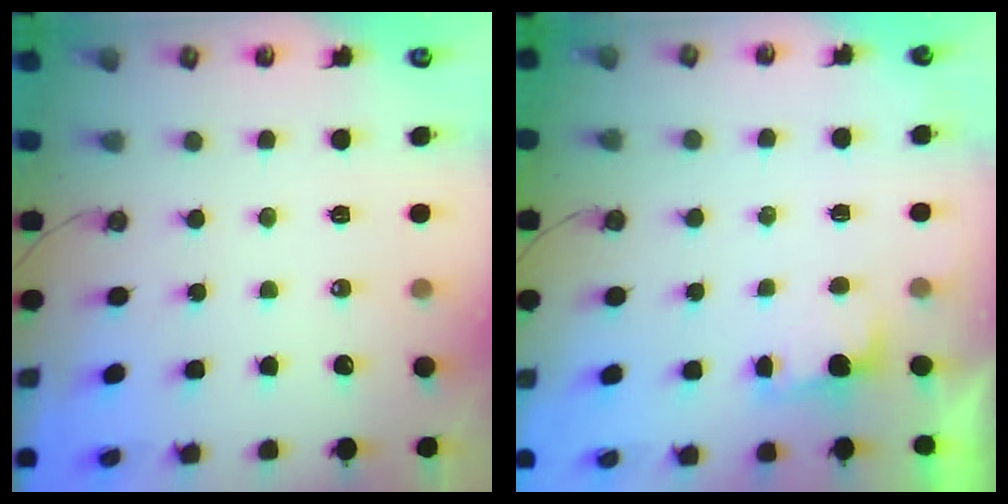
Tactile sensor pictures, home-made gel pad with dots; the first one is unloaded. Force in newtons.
{"total": 1.1, "press": 0.8, "slide": 0.7}